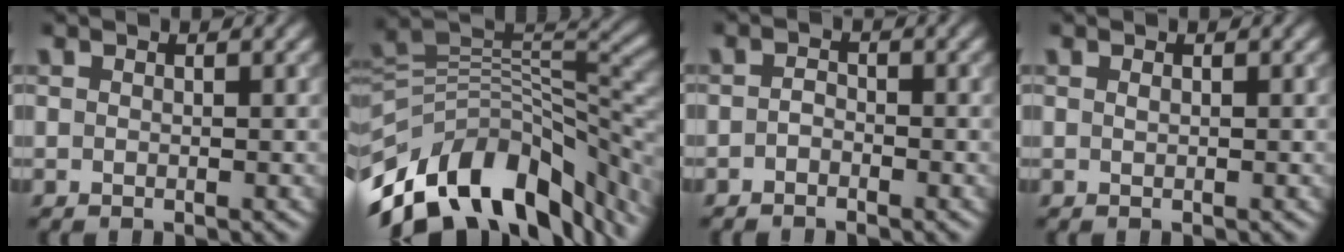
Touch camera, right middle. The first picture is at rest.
{"total": 13.7, "force": [-7.7, 6.8, 9.0], "torque": [-0.166, 0.014, -0.133]}
{"total": 1.1, "force": [-0.8, 0.5, 0.5], "torque": [-0.008, 0.002, -0.018]}
{"total": 0.0}